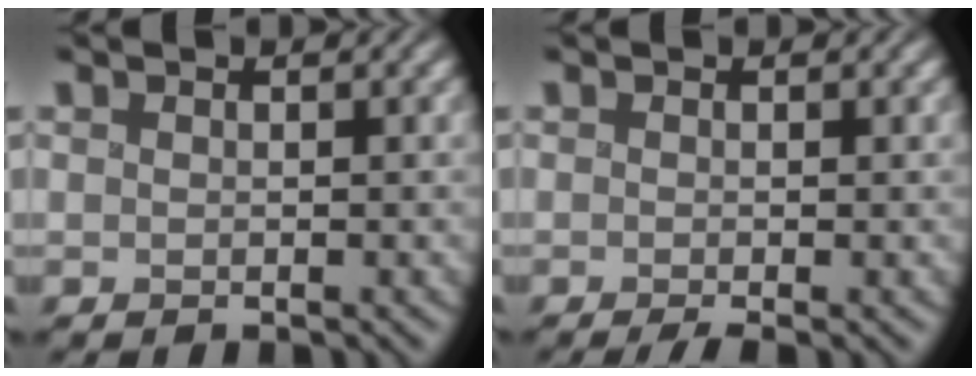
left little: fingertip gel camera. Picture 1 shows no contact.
{"total": 0.9, "force": [-0.5, 0.1, 0.7], "torque": [-0.009, -0.002, -0.009]}